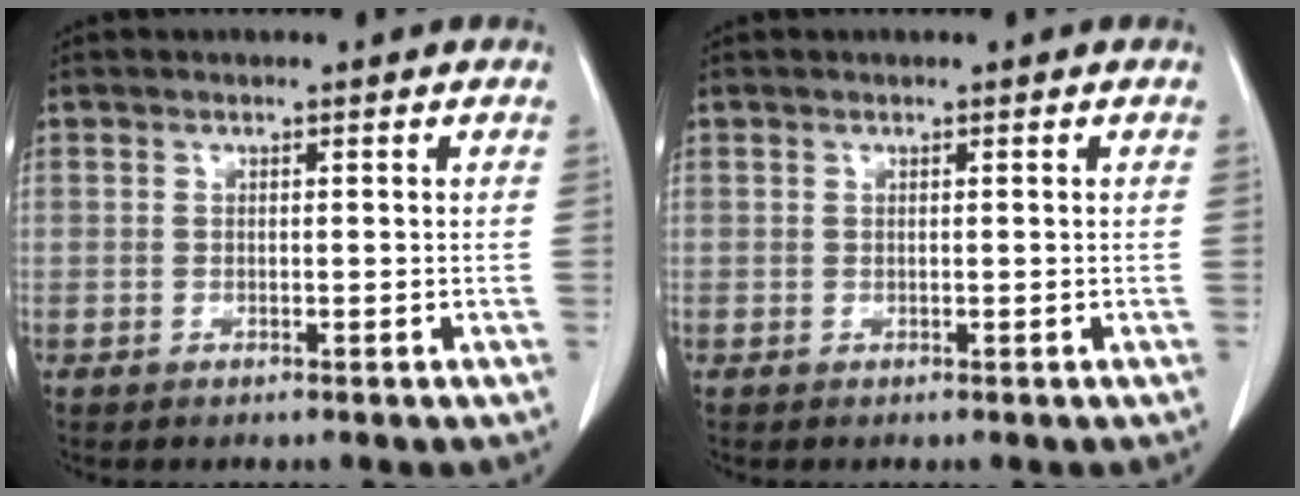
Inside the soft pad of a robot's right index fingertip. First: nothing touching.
{"total": 0.0}